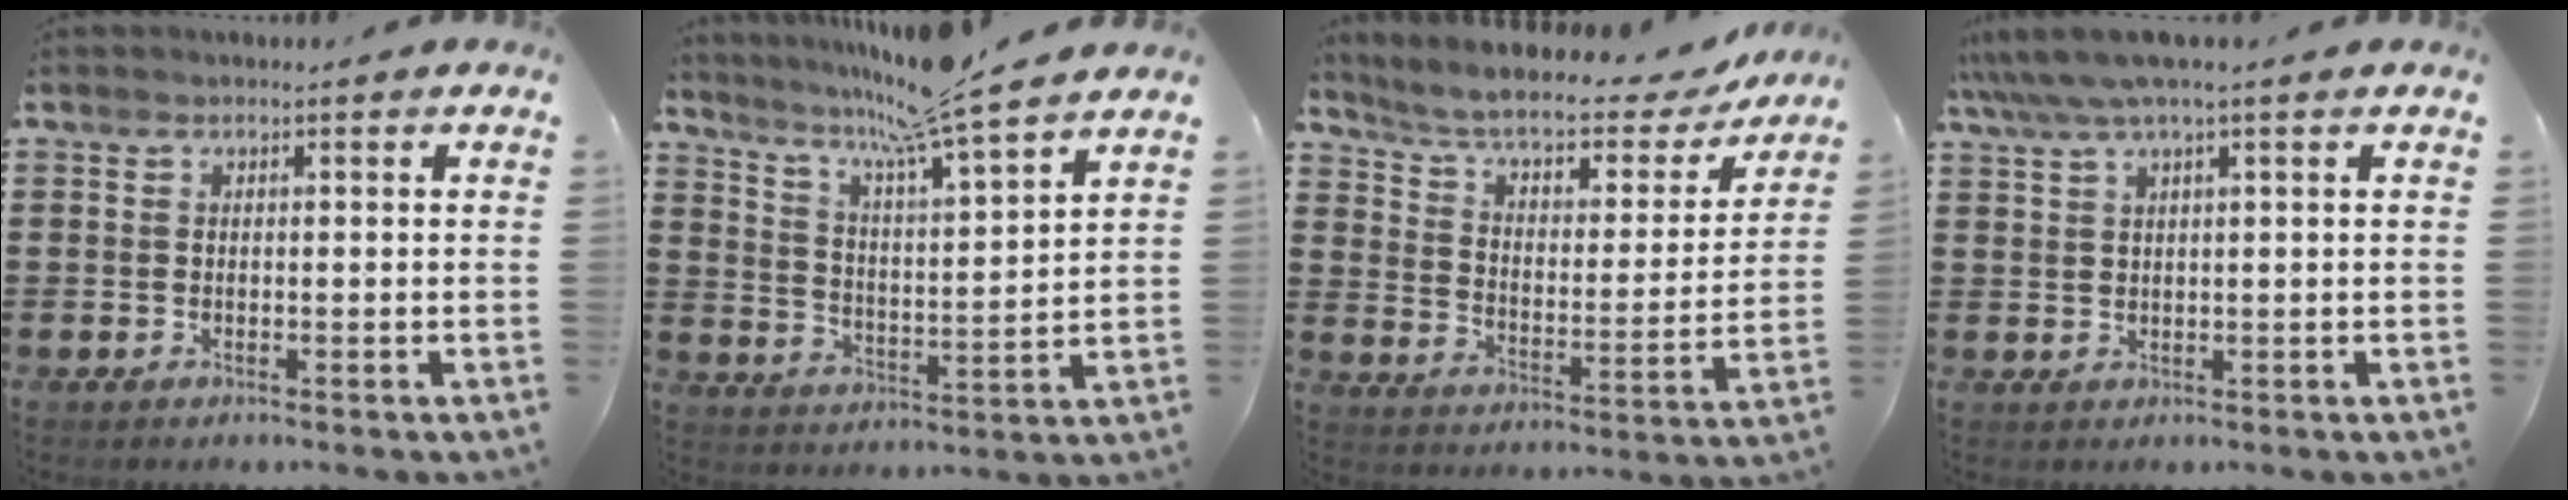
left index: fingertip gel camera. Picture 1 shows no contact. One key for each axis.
{"total": 8.1, "fx": 7.0, "fy": -0.7, "fz": 3.9, "tx": -0.100, "ty": -0.047, "tz": 0.116}
{"total": 6.3, "fx": 4.8, "fy": 1.5, "fz": 3.7, "tx": -0.091, "ty": -0.027, "tz": 0.076}
{"total": 3.5, "fx": 2.0, "fy": -0.1, "fz": 2.8, "tx": -0.059, "ty": 0.003, "tz": 0.035}